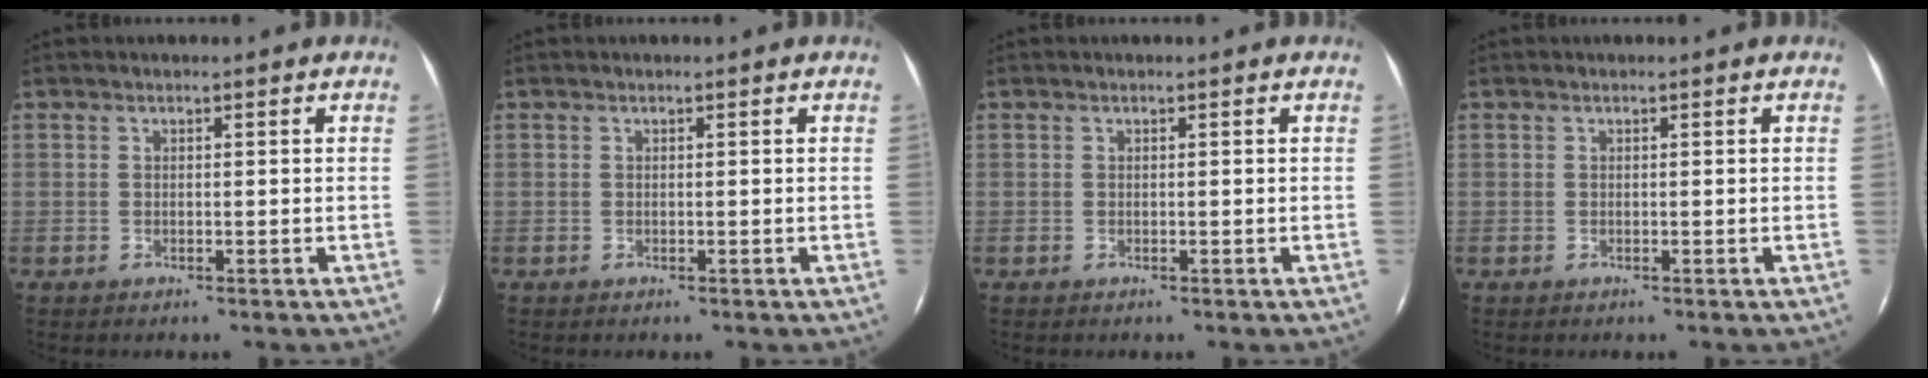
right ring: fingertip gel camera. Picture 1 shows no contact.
{"total": 0.0}
{"total": 0.0}
{"total": 0.0}